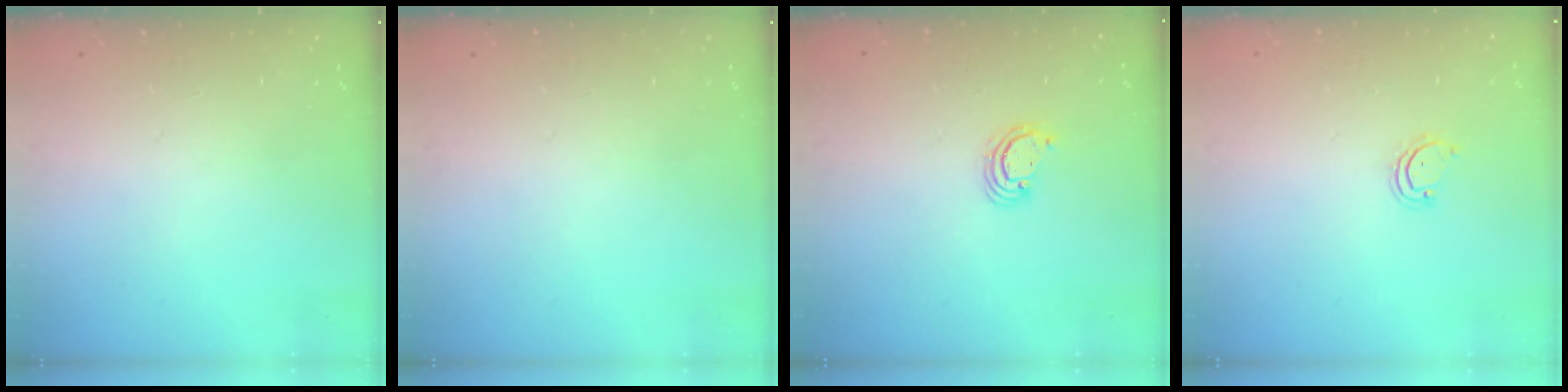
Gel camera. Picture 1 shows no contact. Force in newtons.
{"total": 0.0}
{"total": 3.5, "press": 3.5, "slide": 0.3}
{"total": 2.9, "press": 2.9, "slide": 0.3}